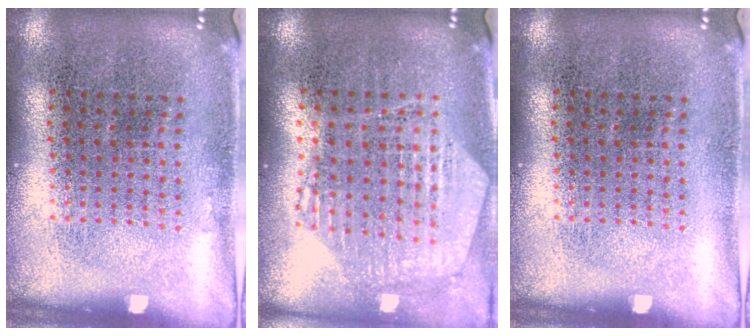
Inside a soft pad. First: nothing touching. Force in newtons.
{"total": 1.1, "press": 1.1, "slide": 0.2}
{"total": 0.0}